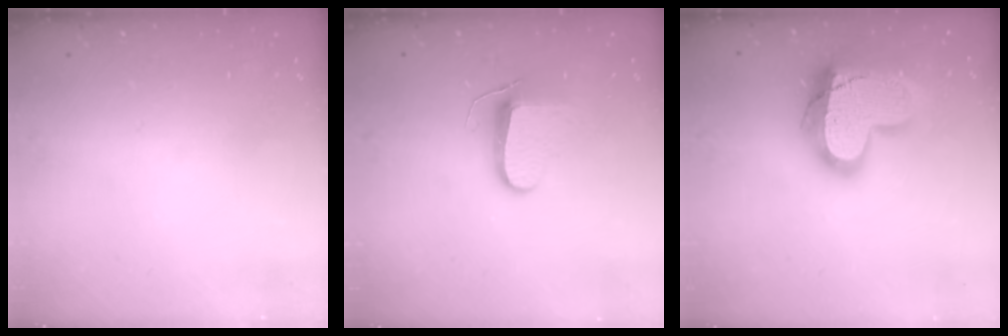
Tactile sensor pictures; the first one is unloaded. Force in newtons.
{"total": 9.6, "press": 9.6, "slide": 0.8}
{"total": 21.4, "press": 21.3, "slide": 1.7}